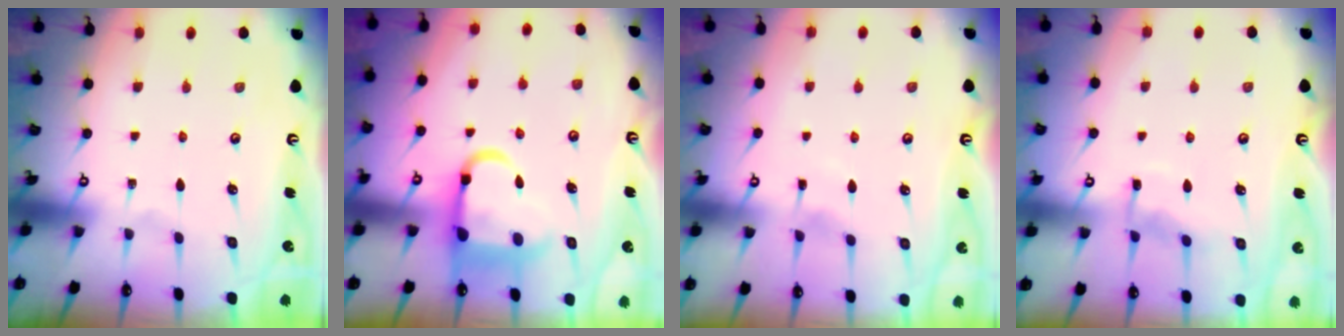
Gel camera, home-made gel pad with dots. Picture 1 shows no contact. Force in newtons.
{"total": 10.5, "press": 10.4, "slide": 1.2}
{"total": 4.1, "press": 4.0, "slide": 0.7}
{"total": 6.6, "press": 6.6, "slide": 0.7}